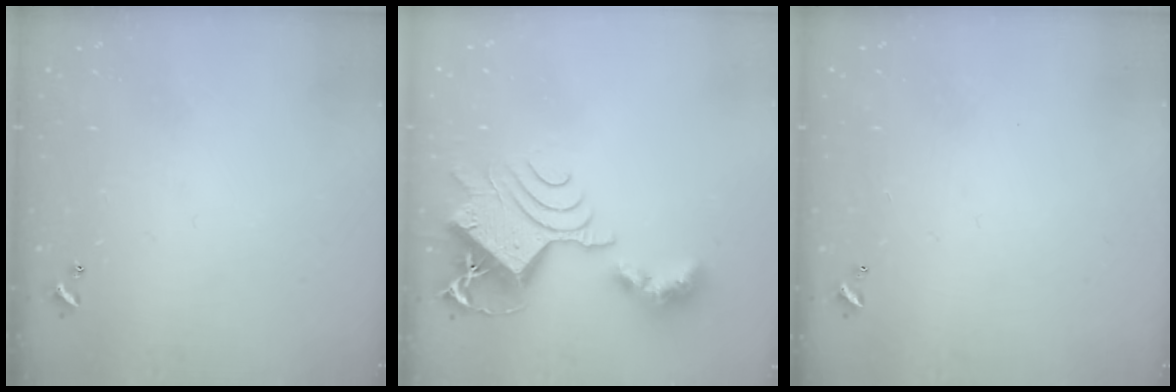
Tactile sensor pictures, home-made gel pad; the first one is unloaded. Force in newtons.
{"total": 15.6, "press": 15.5, "slide": 1.7}
{"total": 2.9, "press": 2.9, "slide": 0.1}